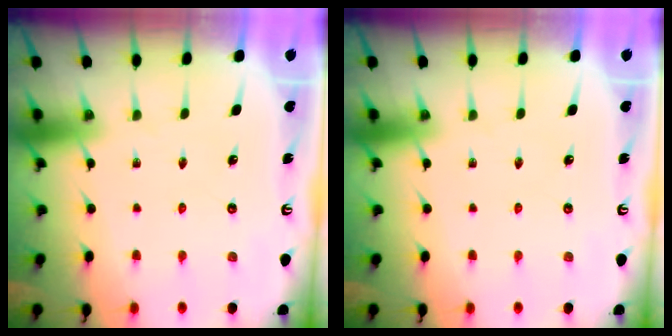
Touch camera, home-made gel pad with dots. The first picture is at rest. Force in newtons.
{"total": 0.0}